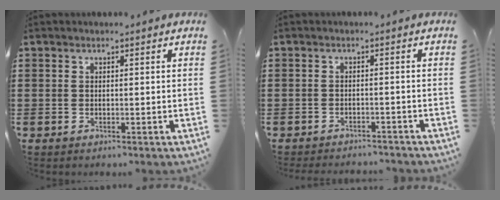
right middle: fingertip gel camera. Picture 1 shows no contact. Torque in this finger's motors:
{"motor_torque": [0.49, -0.67, 0.06, 0.05]}